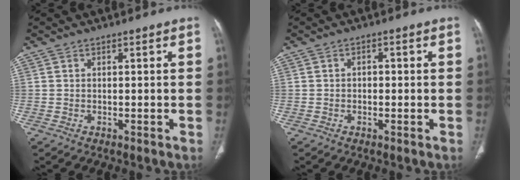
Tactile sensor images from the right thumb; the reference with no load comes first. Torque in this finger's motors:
{"motor_torque": [-0.23, 0.19, -0.16, 0.01, 0.08]}